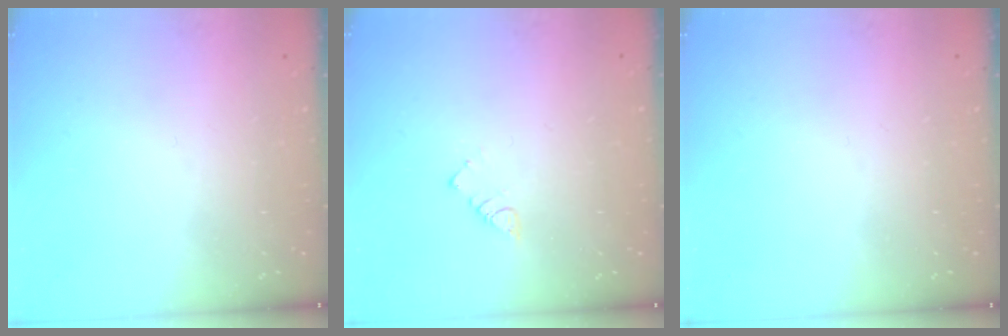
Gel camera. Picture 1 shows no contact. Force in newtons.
{"total": 3.4, "press": 3.4, "slide": 0.5}
{"total": 0.0}